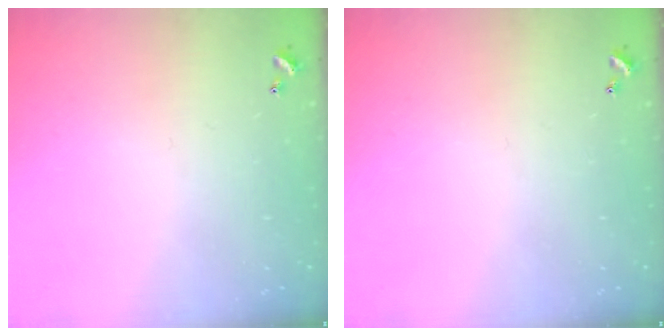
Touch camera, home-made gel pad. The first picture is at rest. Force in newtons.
{"total": 0.0}